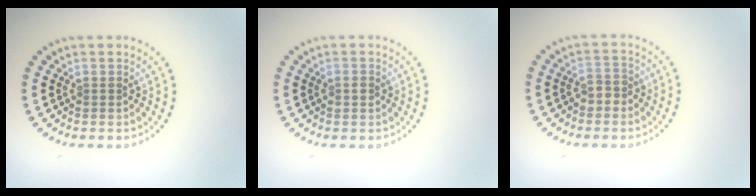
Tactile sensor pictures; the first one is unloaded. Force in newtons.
{"total": 1.3, "press": 1.3, "slide": 0.1}
{"total": 1.7, "press": 1.6, "slide": 0.5}